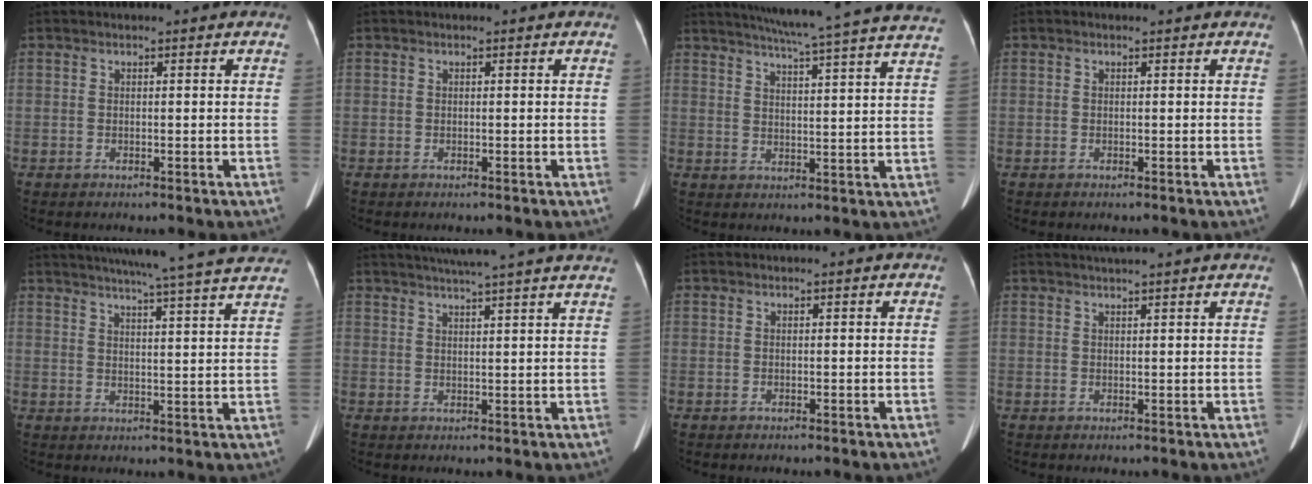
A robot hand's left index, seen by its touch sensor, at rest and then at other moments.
{"total": 0.0}
{"total": 23.9, "force": [21.4, -0.9, 10.6], "torque": [-0.168, -0.038, 0.261]}
{"total": 0.0}
{"total": 22.6, "force": [20.3, -0.4, 9.9], "torque": [-0.157, -0.015, 0.250]}
{"total": 14.5, "force": [12.5, -0.9, 7.2], "torque": [-0.120, 0.011, 0.154]}
{"total": 0.0}
{"total": 4.8, "force": [4.3, -0.7, 2.2], "torque": [-0.029, 0.025, 0.055]}